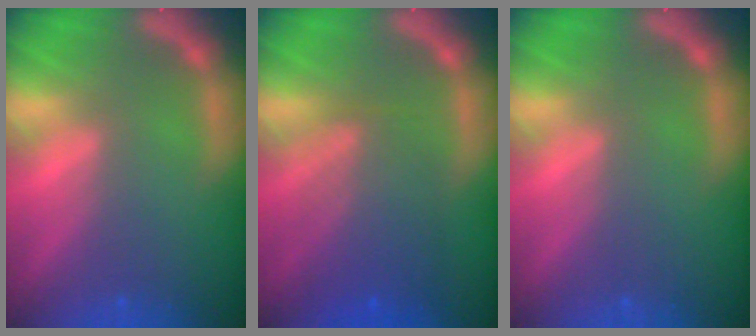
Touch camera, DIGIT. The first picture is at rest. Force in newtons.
{"total": 6.1}
{"total": 0.0}